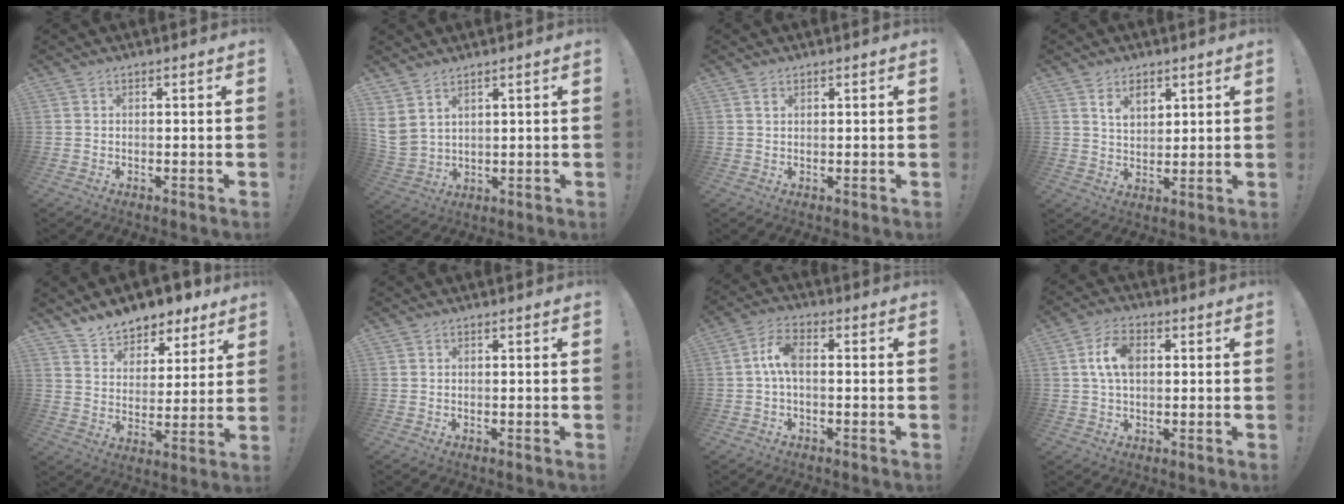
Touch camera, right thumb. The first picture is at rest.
{"total": 4.8, "force": [3.5, 2.6, 2.1], "torque": [-0.050, -0.018, 0.071]}
{"total": 1.1, "force": [0.6, 0.6, 0.7], "torque": [-0.014, 0.001, 0.012]}
{"total": 6.0, "force": [3.5, 3.8, 3.0], "torque": [-0.049, -0.014, 0.064]}
{"total": 10.0, "force": [8.7, 4.6, 1.7], "torque": [-0.036, -0.071, 0.162]}
{"total": 0.0}
{"total": 6.8, "force": [0.1, 3.1, 6.0], "torque": [-0.126, 0.009, 0.004]}
{"total": 8.6, "force": [1.5, 5.2, 6.6], "torque": [-0.123, 0.010, 0.028]}